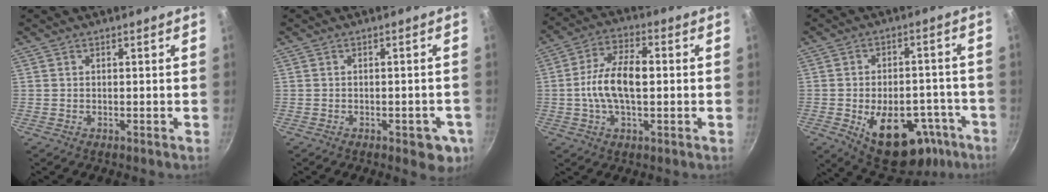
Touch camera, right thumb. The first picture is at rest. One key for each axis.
{"total": 5.0, "fx": -2.5, "fy": 2.1, "fz": 3.9, "tx": -0.028, "ty": 0.010, "tz": -0.025}
{"total": 11.3, "fx": -0.2, "fy": 5.5, "fz": 9.9, "tx": -0.189, "ty": 0.020, "tz": -0.009}
{"total": 18.7, "fx": -8.7, "fy": 10.5, "fz": 12.8, "tx": -0.162, "ty": 0.036, "tz": -0.110}